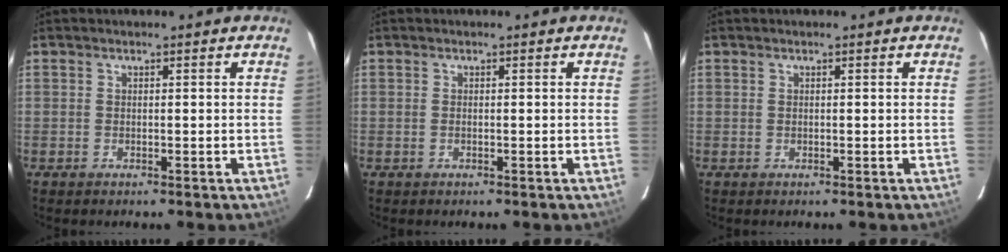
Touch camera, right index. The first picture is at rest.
{"total": 0.0}
{"total": 0.0}